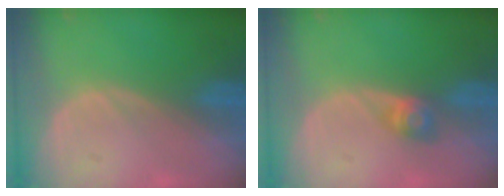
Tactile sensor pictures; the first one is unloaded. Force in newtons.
{"total": 2.7, "press": 2.5, "slide": 1.1}